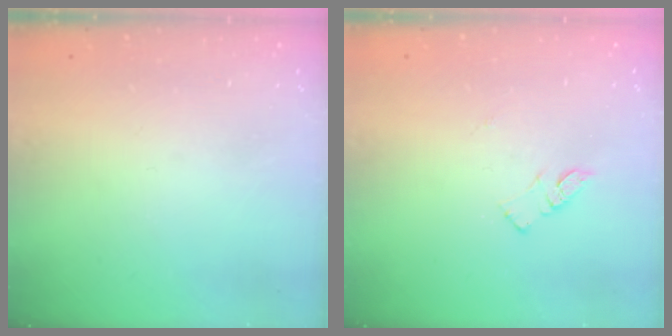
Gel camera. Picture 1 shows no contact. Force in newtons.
{"total": 5.6, "press": 5.6, "slide": 0.8}